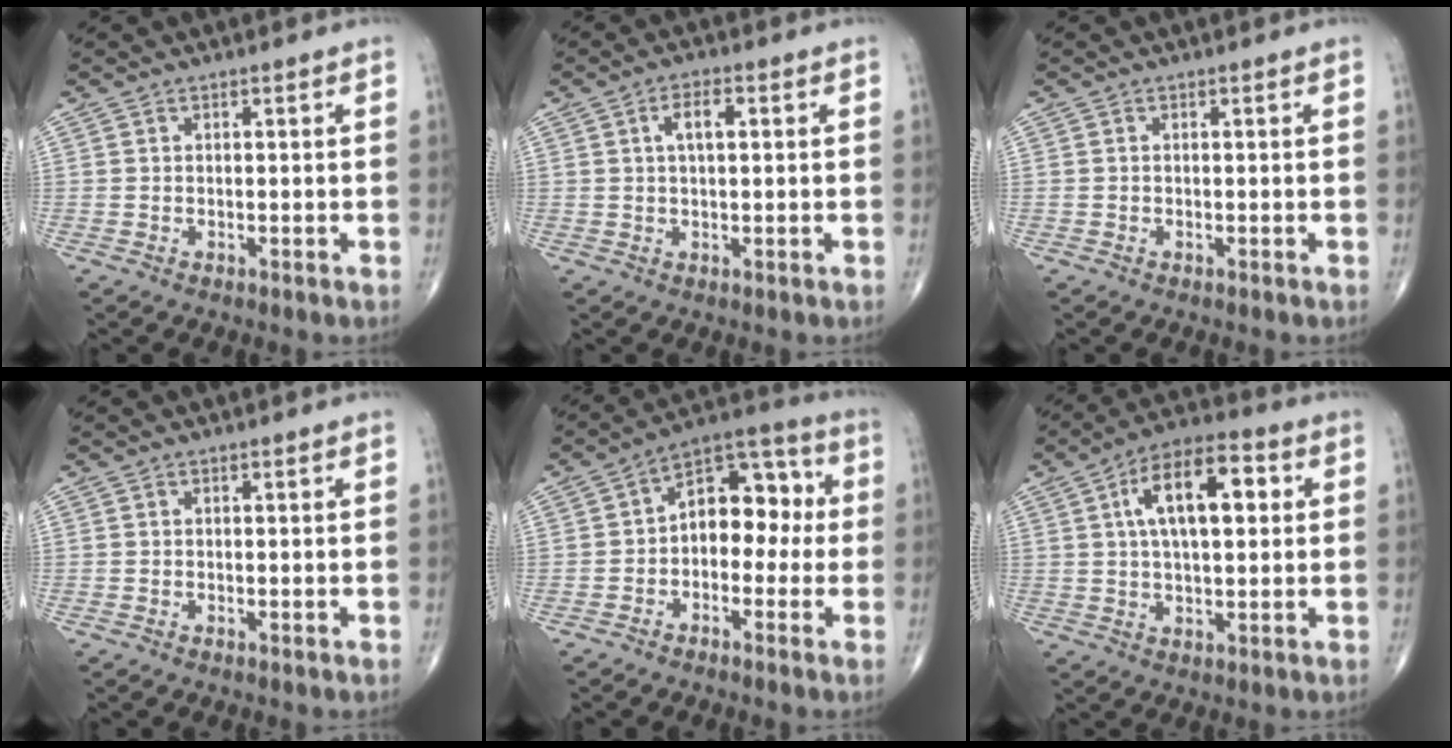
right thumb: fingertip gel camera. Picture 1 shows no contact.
{"total": 4.2, "force": [1.0, 1.8, 3.6], "torque": [-0.063, 0.007, 0.017]}
{"total": 0.0}
{"total": 0.0}
{"total": 11.7, "force": [-0.3, 7.7, 8.9], "torque": [-0.091, 0.044, -0.023]}
{"total": 14.0, "force": [3.4, 6.5, 11.9], "torque": [-0.185, 0.016, 0.050]}